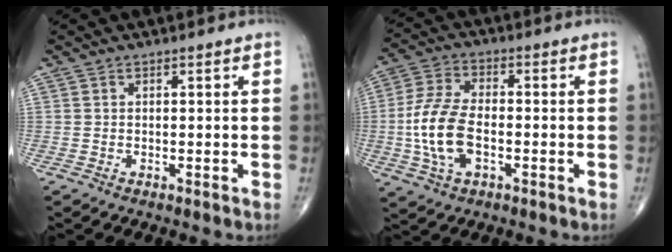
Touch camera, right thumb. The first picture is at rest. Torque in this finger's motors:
{"motor_torque": [0.29, 0.41, 1.14, -0.18, 0.48]}